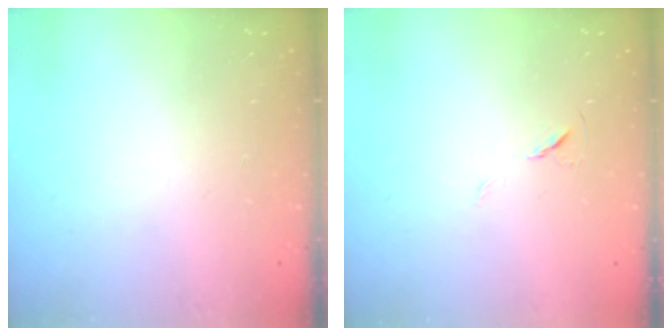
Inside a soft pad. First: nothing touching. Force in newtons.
{"total": 5.6, "press": 5.1, "slide": 2.2}